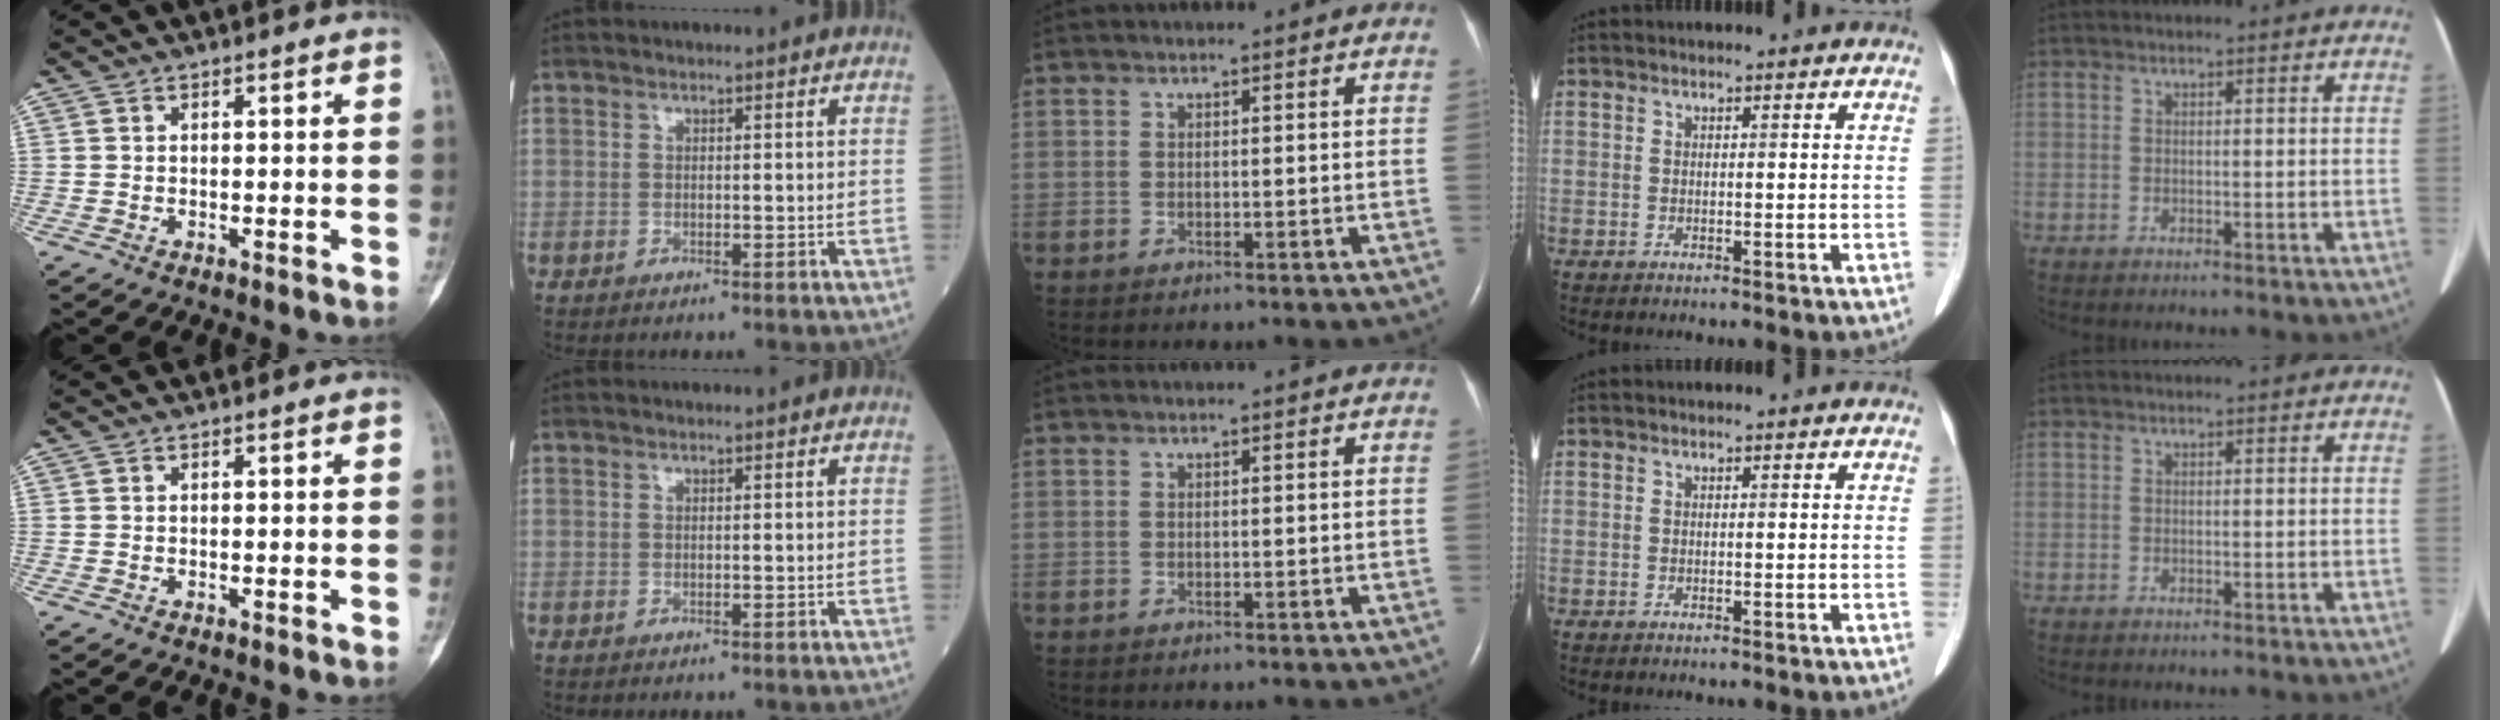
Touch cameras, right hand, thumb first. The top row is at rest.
{}